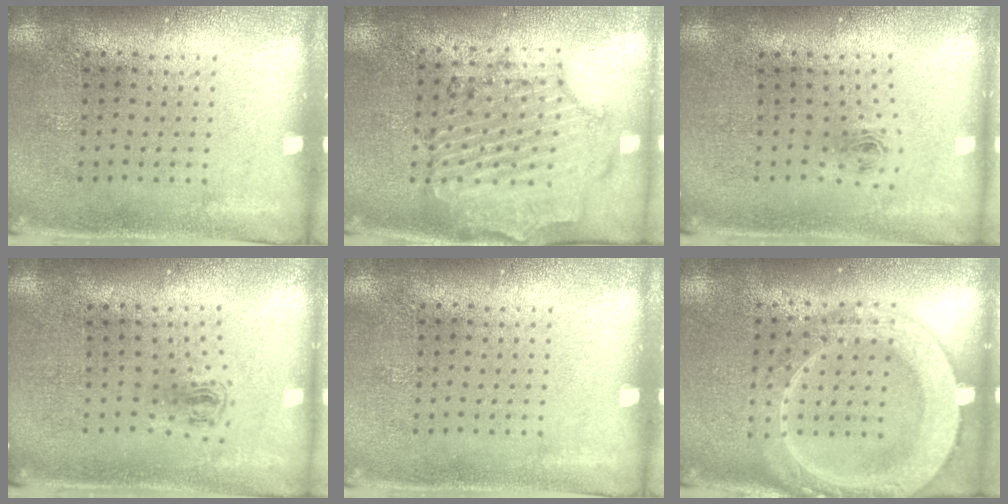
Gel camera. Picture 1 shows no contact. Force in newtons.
{"total": 1.2, "press": 1.1, "slide": 0.3}
{"total": 0.9, "press": 0.4, "slide": 0.8}
{"total": 0.6, "press": 0.3, "slide": 0.5}
{"total": 0.0}
{"total": 3.7, "press": 3.7, "slide": 0.4}